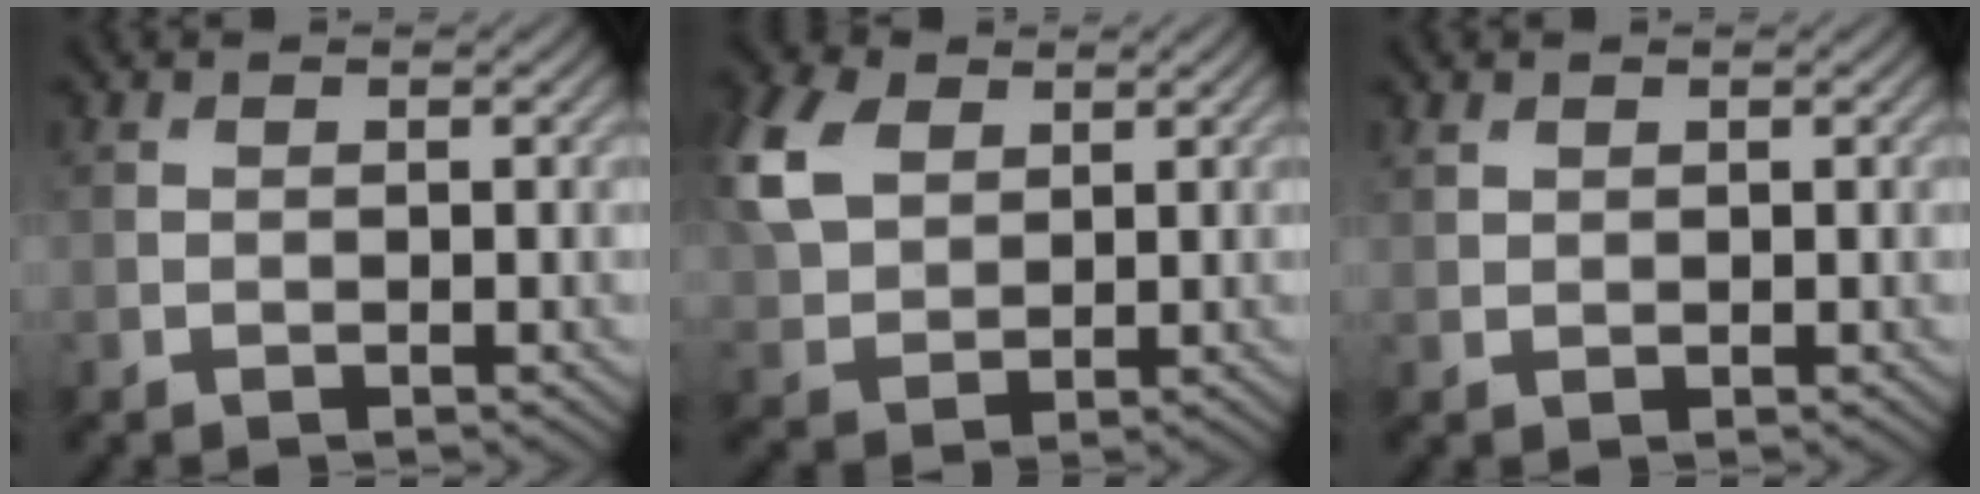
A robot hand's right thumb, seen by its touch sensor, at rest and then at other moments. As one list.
[{"total": 9.0, "force": [3.4, 6.0, 5.7], "torque": [-0.176, 0.023, 0.068]}, {"total": 1.0, "force": [0.8, 0.6, 0.3], "torque": [-0.010, -0.001, 0.018]}]